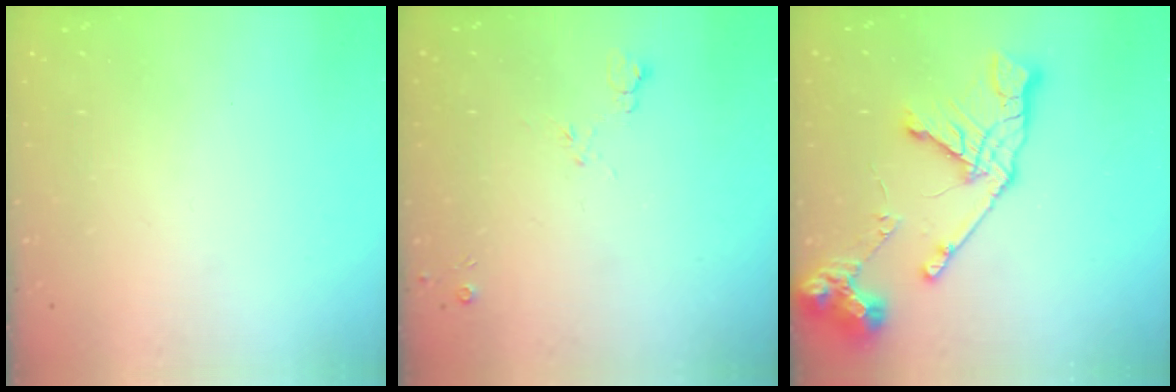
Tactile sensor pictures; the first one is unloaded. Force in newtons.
{"total": 4.6, "press": 4.5, "slide": 0.9}
{"total": 17.6, "press": 17.5, "slide": 1.8}